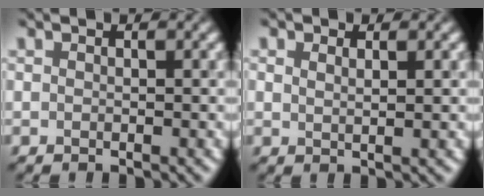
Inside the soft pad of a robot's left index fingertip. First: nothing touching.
{"total": 1.6, "force": [1.0, 0.7, 1.0], "torque": [-0.008, -0.001, 0.009]}